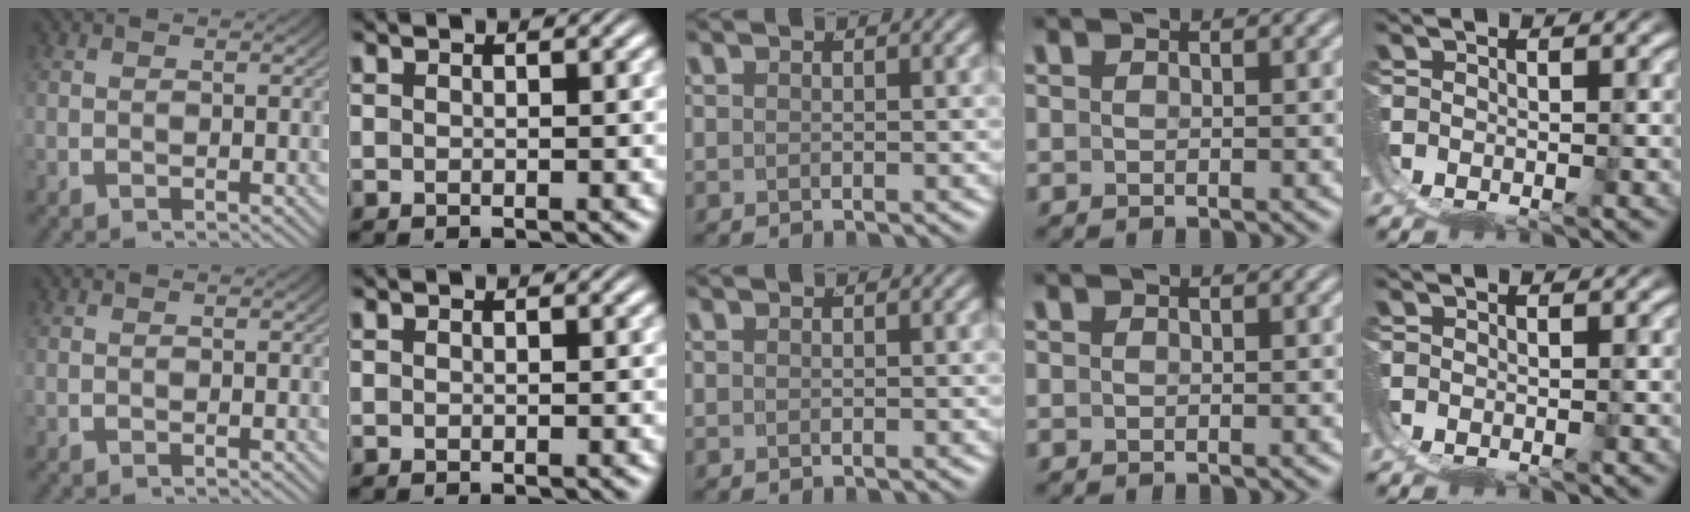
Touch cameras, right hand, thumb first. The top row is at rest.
{}